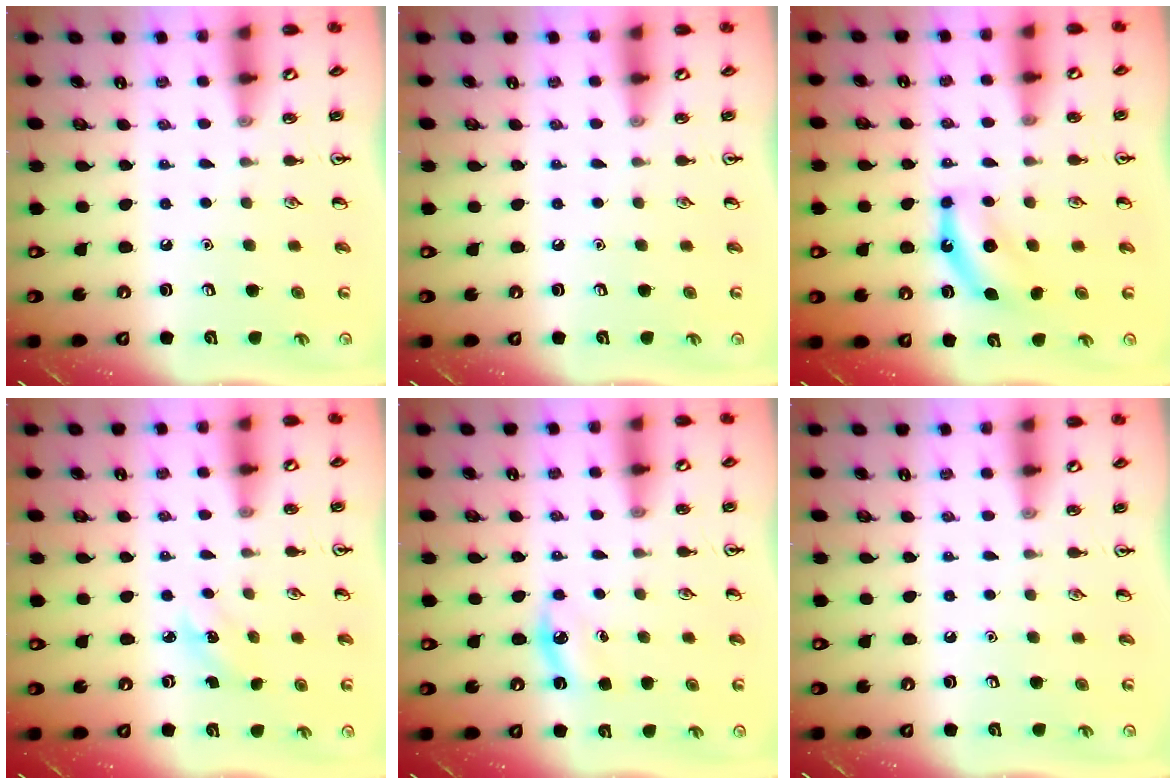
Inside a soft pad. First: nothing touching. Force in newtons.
{"total": 0.0}
{"total": 6.8, "press": 6.7, "slide": 1.1}
{"total": 2.5, "press": 2.4, "slide": 0.9}
{"total": 4.9, "press": 4.7, "slide": 1.6}
{"total": 0.0}